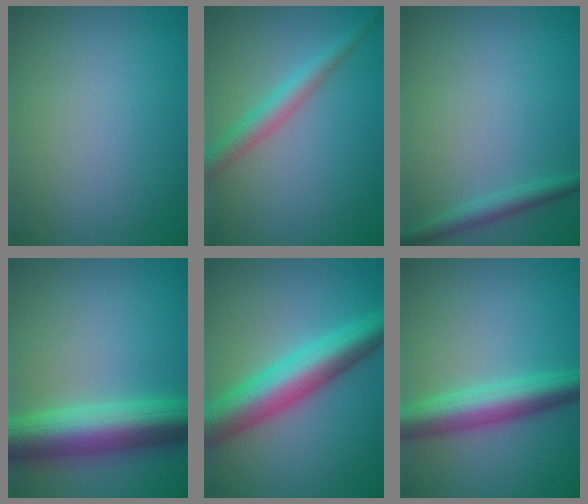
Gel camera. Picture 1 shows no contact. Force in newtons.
{"total": 3.1, "press": 3.1, "slide": 0.1}
{"total": 1.8, "press": 1.8, "slide": 0.1}
{"total": 8.9, "press": 8.9, "slide": 0.1}
{"total": 8.4, "press": 8.4, "slide": 0.2}
{"total": 5.8, "press": 5.8, "slide": 0.1}